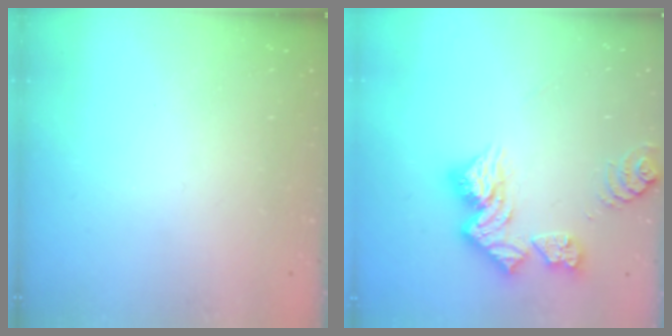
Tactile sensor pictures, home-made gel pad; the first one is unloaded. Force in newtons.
{"total": 13.1, "press": 13.0, "slide": 1.4}